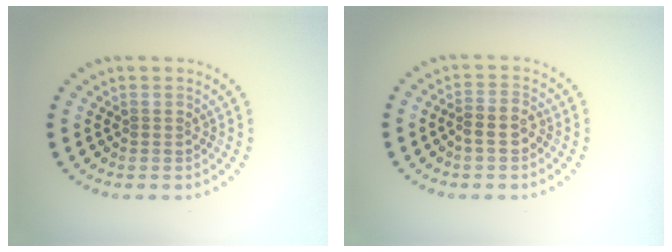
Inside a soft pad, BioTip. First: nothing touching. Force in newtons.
{"total": 2.4, "press": 2.2, "slide": 0.8}